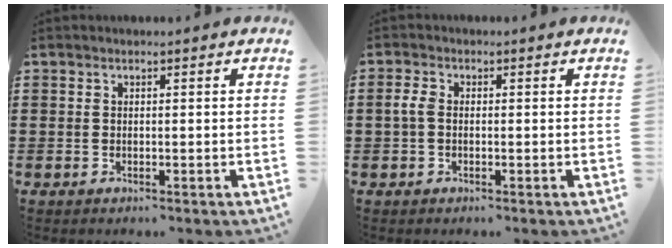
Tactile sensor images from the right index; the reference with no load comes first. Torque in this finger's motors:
{"motor_torque": [-0.11, -0.02, 0.19, 0.06]}